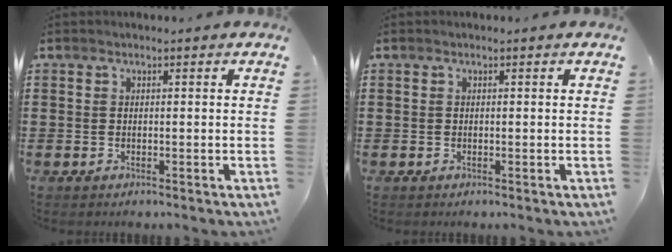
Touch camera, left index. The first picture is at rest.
{"total": 0.0}